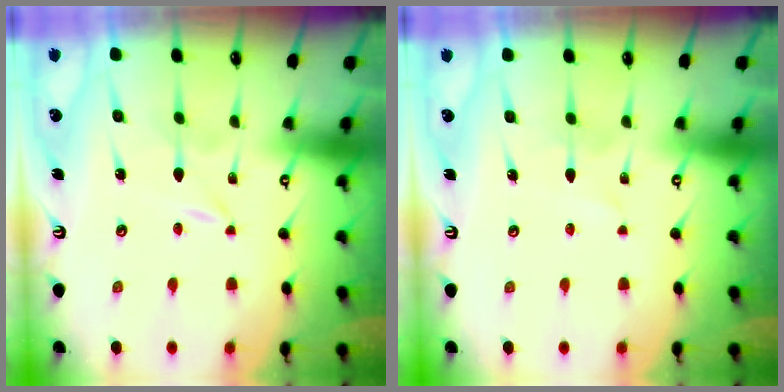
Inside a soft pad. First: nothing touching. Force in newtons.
{"total": 2.9, "press": 2.9, "slide": 0.4}